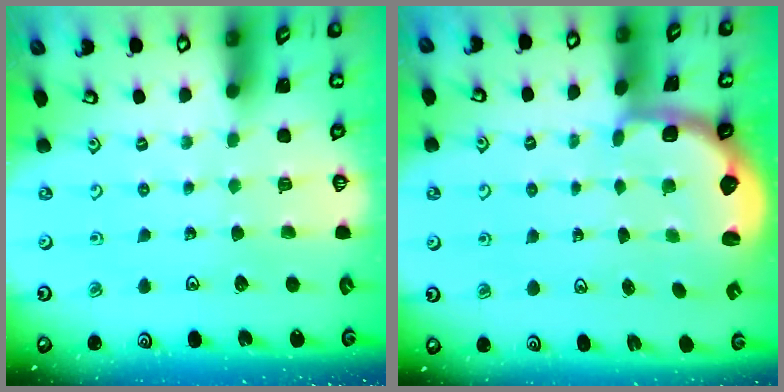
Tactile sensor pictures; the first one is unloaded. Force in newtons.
{"total": 2.6, "press": 1.9, "slide": 1.7}